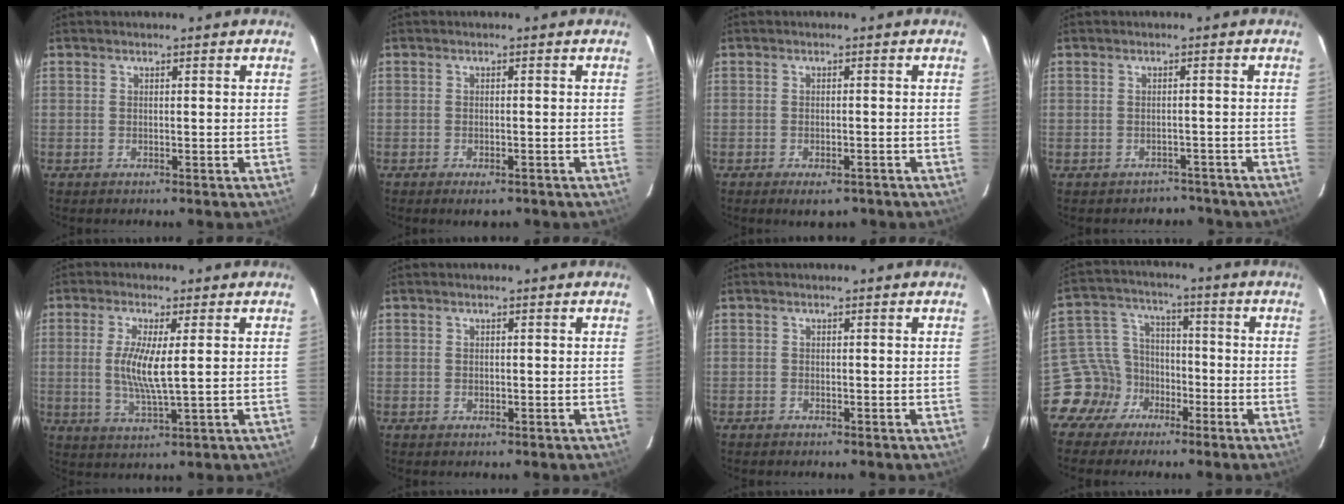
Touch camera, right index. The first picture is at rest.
{"total": 2.7, "force": [-1.9, 1.1, 1.6], "torque": [-0.031, -0.006, -0.025]}
{"total": 3.8, "force": [-2.7, 1.6, 2.2], "torque": [-0.044, -0.008, -0.036]}
{"total": 3.8, "force": [-3.1, 2.1, -0.4], "torque": [0.013, 0.020, -0.034]}
{"total": 7.4, "force": [0.5, 0.8, 7.3], "torque": [-0.143, -0.010, 0.009]}
{"total": 0.5, "force": [0.0, 0.5, 0.1], "torque": [-0.001, 0.000, 0.002]}
{"total": 0.6, "force": [-0.5, 0.3, 0.0], "torque": [-0.002, 0.002, -0.011]}
{"total": 9.8, "force": [-6.0, 7.6, 1.3], "torque": [-0.040, 0.037, -0.107]}